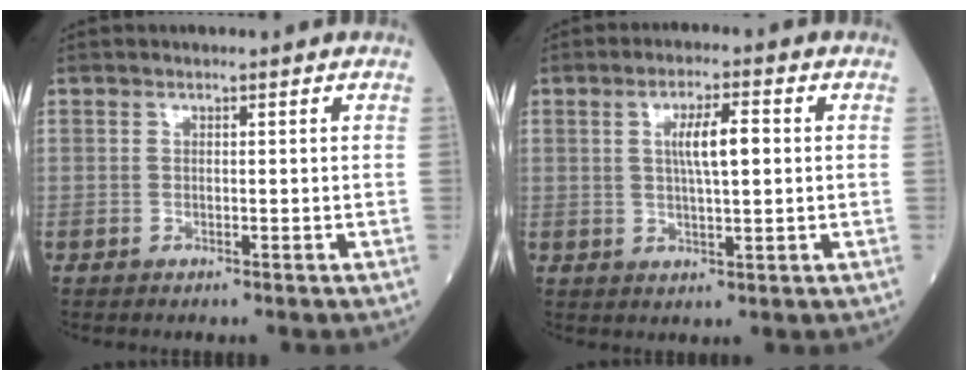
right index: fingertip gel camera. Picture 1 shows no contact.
{"total": 5.6, "force": [1.0, 1.0, 5.4], "torque": [-0.097, 0.007, 0.018]}